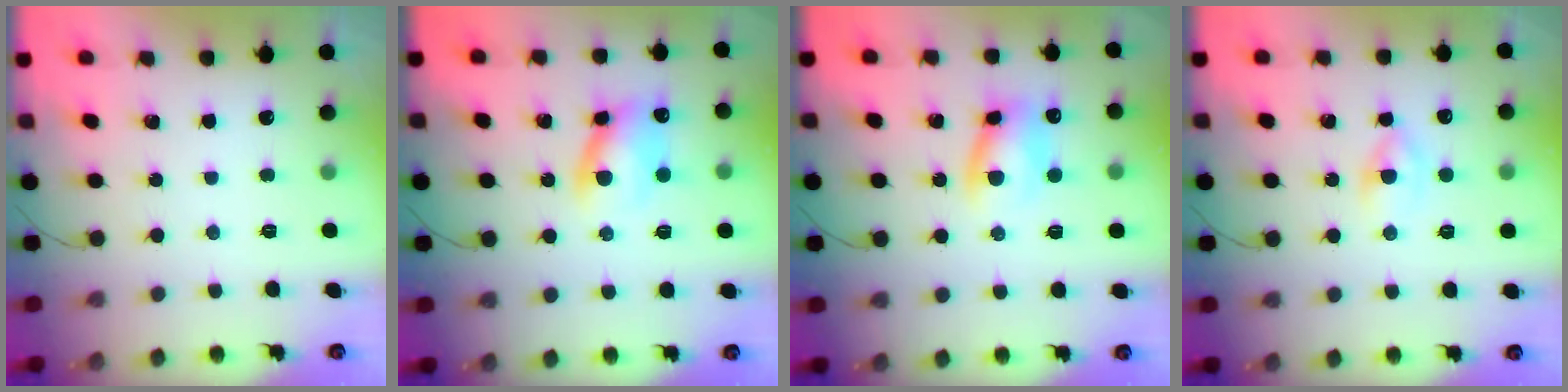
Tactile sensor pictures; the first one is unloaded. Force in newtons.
{"total": 10.2, "press": 10.1, "slide": 1.2}
{"total": 9.0, "press": 8.9, "slide": 1.4}
{"total": 2.4, "press": 2.1, "slide": 1.2}